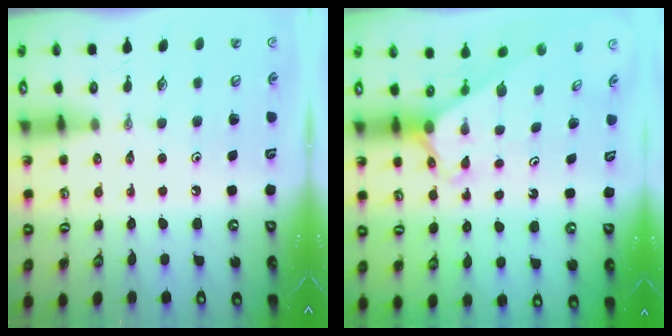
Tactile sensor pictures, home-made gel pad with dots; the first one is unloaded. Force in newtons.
{"total": 2.4, "press": 2.4, "slide": 0.2}